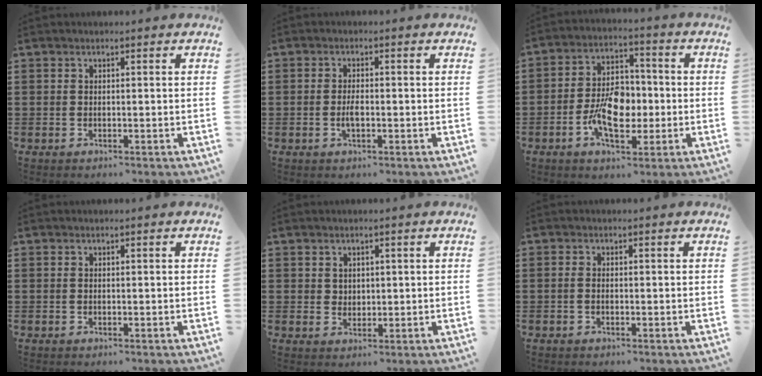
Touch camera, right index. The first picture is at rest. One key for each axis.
{"total": 2.3, "fx": -0.5, "fy": 0.8, "fz": 2.0, "tx": -0.038, "ty": 0.001, "tz": -0.011}
{"total": 8.7, "fx": -2.0, "fy": 5.1, "fz": 6.8, "tx": -0.128, "ty": 0.000, "tz": -0.043}
{"total": 0.0}
{"total": 1.8, "fx": 1.1, "fy": 1.4, "fz": 0.3, "tx": -0.010, "ty": 0.007, "tz": 0.022}
{"total": 0.8, "fx": -0.4, "fy": 0.2, "fz": 0.6, "tx": -0.020, "ty": -0.006, "tz": -0.010}